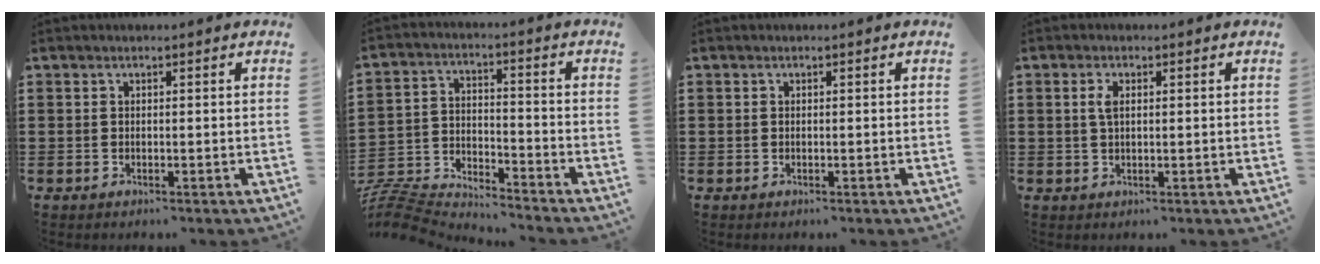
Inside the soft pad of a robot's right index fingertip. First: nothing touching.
{"total": 6.8, "force": [-6.7, 0.6, 0.6], "torque": [-0.039, -0.004, -0.144]}
{"total": 0.0}
{"total": 2.2, "force": [0.5, 0.9, 2.0], "torque": [-0.042, 0.006, 0.007]}